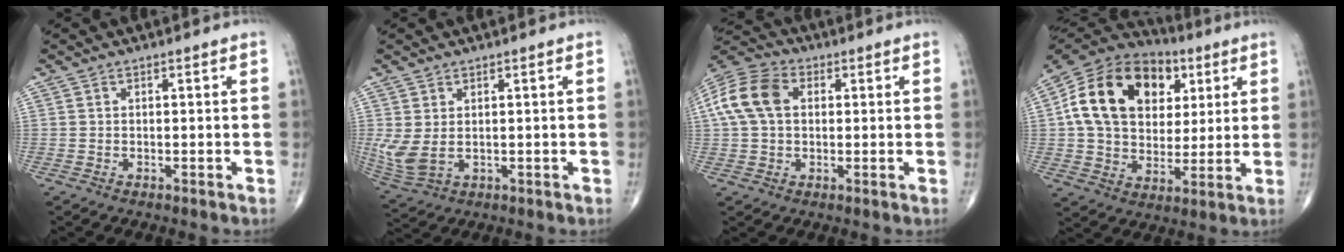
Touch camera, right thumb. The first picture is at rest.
{"total": 6.3, "force": [0.6, 3.9, 4.9], "torque": [-0.120, -0.002, 0.028]}
{"total": 11.5, "force": [2.1, 8.0, 8.0], "torque": [-0.162, 0.027, 0.032]}
{"total": 22.4, "force": [5.9, 16.1, 14.3], "torque": [-0.236, 0.012, 0.098]}